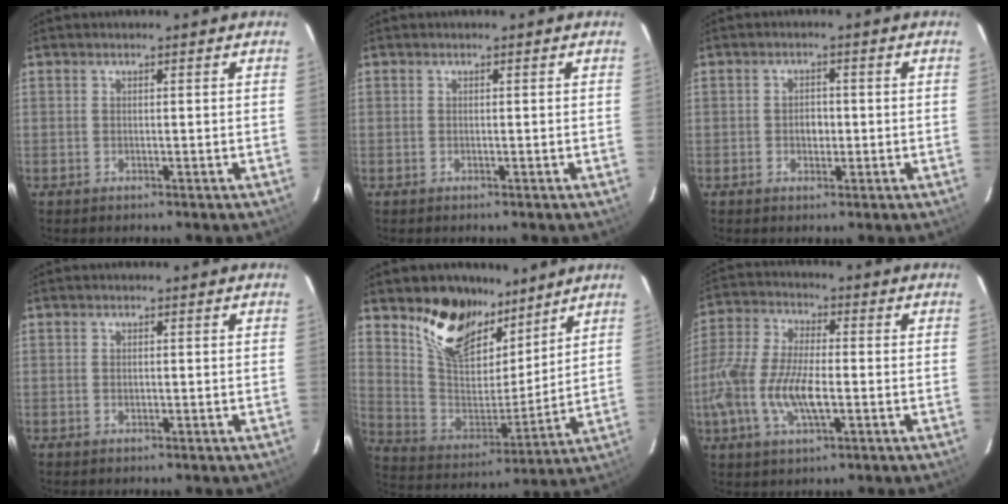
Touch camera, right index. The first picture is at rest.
{"total": 0.0}
{"total": 2.3, "force": [-0.4, 1.8, 1.4], "torque": [-0.022, 0.007, -0.006]}
{"total": 0.6, "force": [-0.1, 0.4, 0.4], "torque": [-0.006, 0.002, -0.001]}
{"total": 17.2, "force": [11.8, 9.4, 8.3], "torque": [-0.173, 0.005, 0.223]}
{"total": 13.3, "force": [-3.4, 5.2, 11.8], "torque": [-0.257, -0.001, -0.067]}